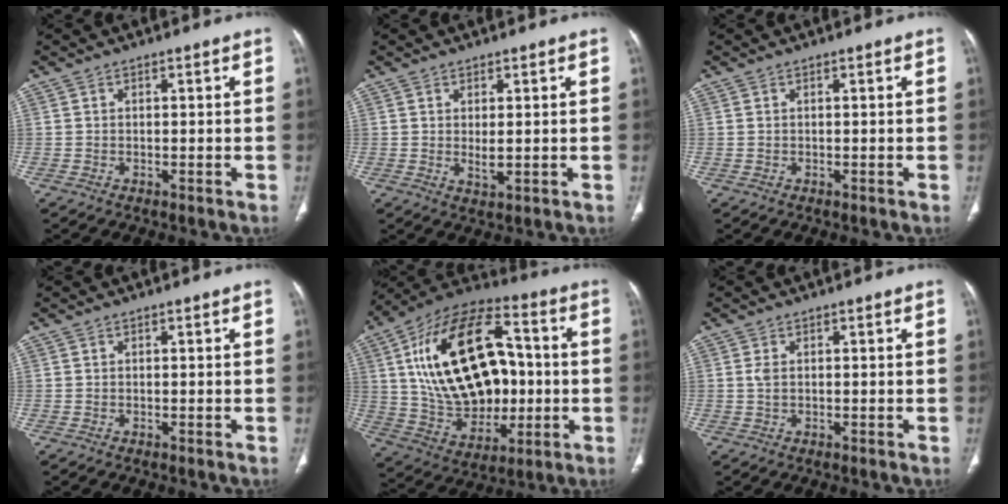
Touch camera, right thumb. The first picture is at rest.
{"total": 2.5, "force": [0.2, 0.9, 2.3], "torque": [-0.041, -0.009, 0.008]}
{"total": 0.0}
{"total": 0.0}
{"total": 27.5, "force": [2.8, 16.8, 21.5], "torque": [-0.345, 0.014, 0.056]}
{"total": 1.2, "force": [0.2, 0.6, 1.0], "torque": [-0.026, 0.001, 0.006]}